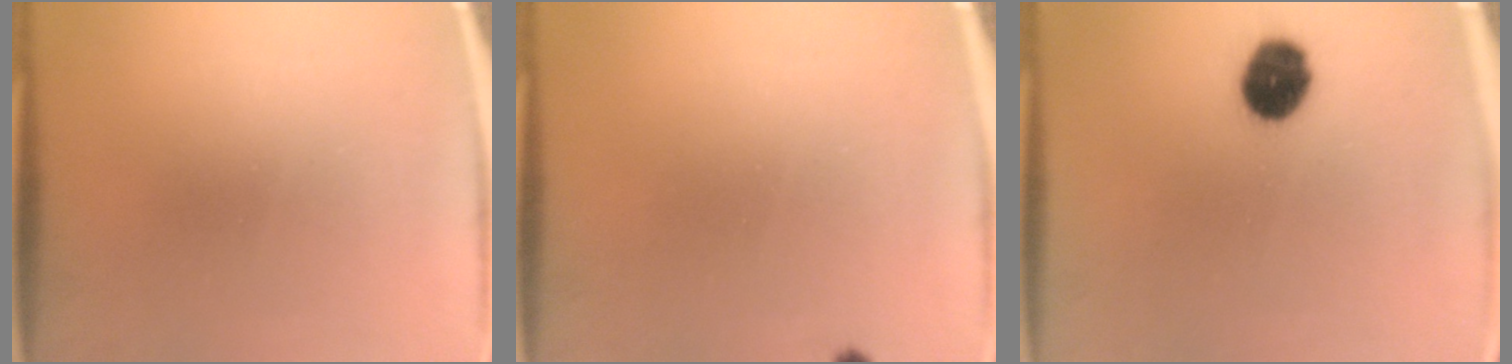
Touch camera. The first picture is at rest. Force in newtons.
{"total": 0.7}
{"total": 9.2}